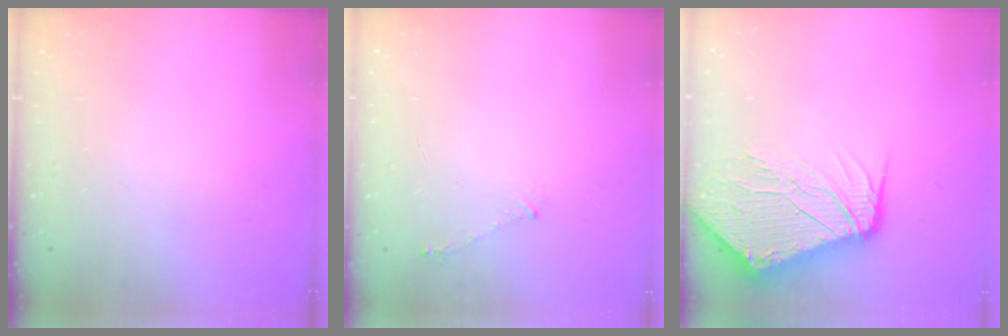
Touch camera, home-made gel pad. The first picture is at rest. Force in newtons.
{"total": 3.7, "press": 3.6, "slide": 0.4}
{"total": 15.8, "press": 15.7, "slide": 2.1}